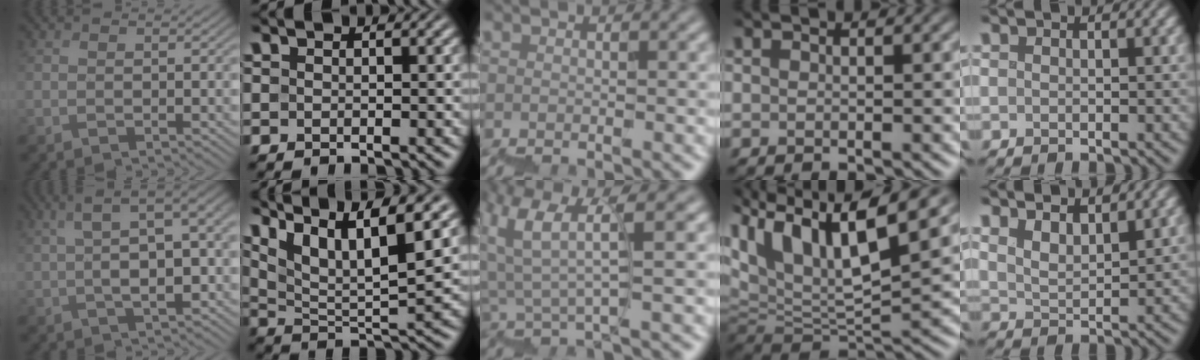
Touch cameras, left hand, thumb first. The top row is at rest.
{"thumb": {"total": 9.8, "force": [1.1, 4.1, 8.8], "torque": [-0.166, 0.007, 0.018]}, "index": {"total": 11.6, "force": [7.5, 3.0, 8.3], "torque": [-0.154, 0.015, 0.106]}, "middle": {"total": 4.1, "force": [2.6, 0.1, 3.2], "torque": [-0.075, 0.010, 0.045]}, "ring": {"total": 12.7, "force": [5.9, 5.1, 10.0], "torque": [-0.188, 0.009, 0.112]}, "little": {"total": 3.8, "force": [2.8, 1.3, 2.1], "torque": [-0.042, 0.007, 0.049]}}